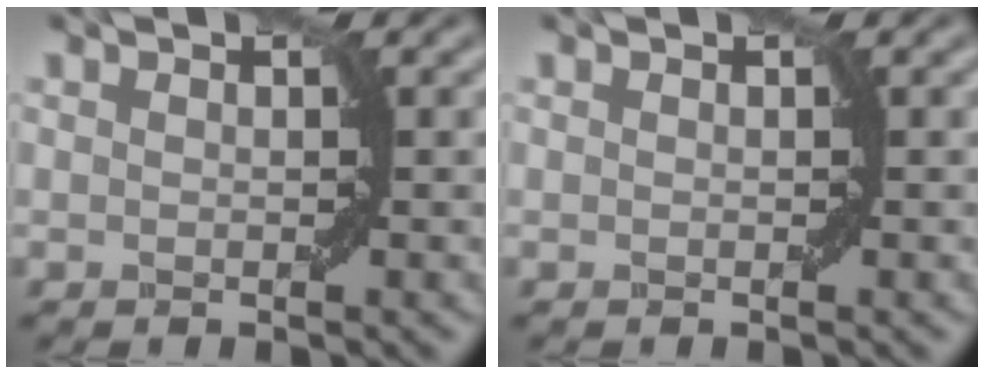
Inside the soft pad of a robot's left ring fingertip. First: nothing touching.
{"total": 0.0}